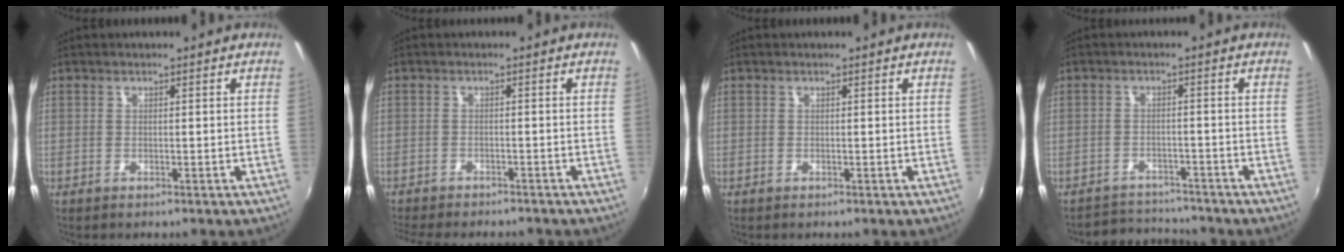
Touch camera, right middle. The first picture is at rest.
{"total": 8.4, "force": [-7.5, 1.8, 3.2], "torque": [-0.080, -0.022, -0.117]}
{"total": 0.0}
{"total": 5.8, "force": [-5.6, 1.4, -0.2], "torque": [-0.012, 0.011, -0.091]}